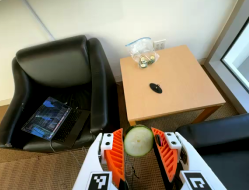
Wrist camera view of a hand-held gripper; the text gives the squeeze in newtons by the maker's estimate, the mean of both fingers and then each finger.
{"total": 10.4, "left": 10.6, "right": 10.2}